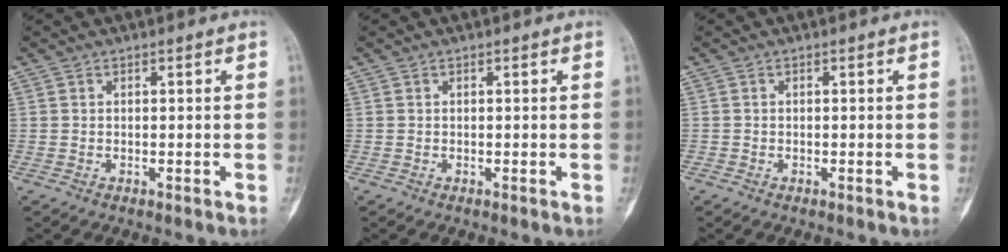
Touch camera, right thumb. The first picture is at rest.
{"total": 0.0}
{"total": 0.0}